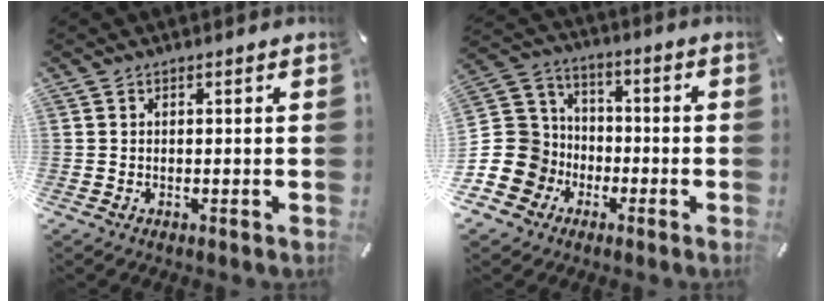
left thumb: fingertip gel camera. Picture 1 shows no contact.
{"total": 13.6, "force": [-4.8, 12.4, 2.7], "torque": [-0.069, 0.029, -0.086]}